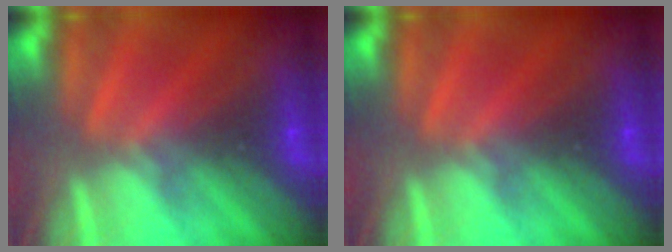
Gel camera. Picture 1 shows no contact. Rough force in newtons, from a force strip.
{"total": 0.0}